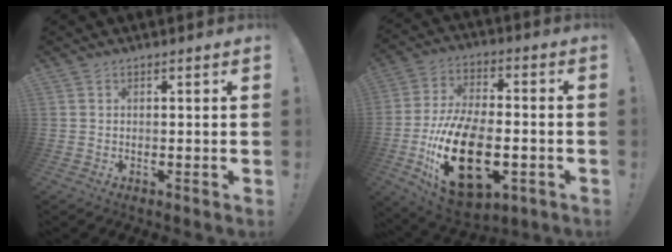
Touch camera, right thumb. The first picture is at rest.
{"total": 25.1, "force": [-6.9, 14.1, 19.6], "torque": [-0.385, 0.036, -0.099]}